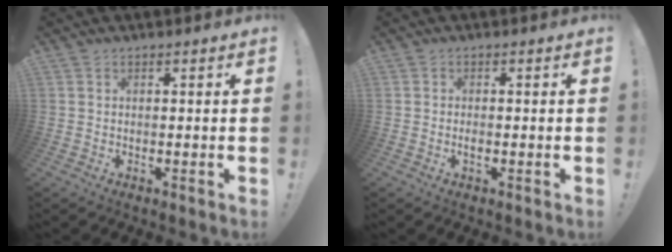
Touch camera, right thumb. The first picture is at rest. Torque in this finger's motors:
{"motor_torque": [0.20, 0.25, 0.52, -0.16, 0.00]}